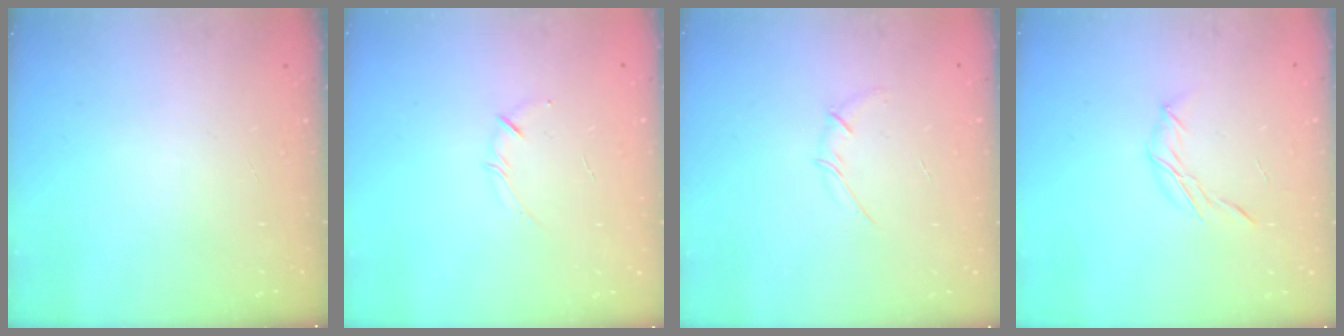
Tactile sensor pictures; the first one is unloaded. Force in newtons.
{"total": 2.5, "press": 2.4, "slide": 0.4}
{"total": 2.7, "press": 2.6, "slide": 0.8}
{"total": 6.2, "press": 6.1, "slide": 1.2}